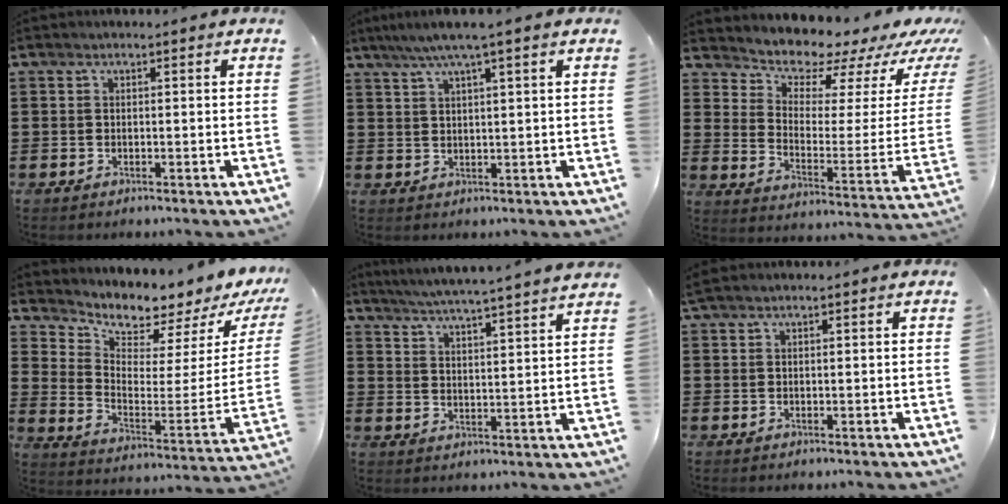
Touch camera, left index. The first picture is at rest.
{"total": 4.1, "force": [2.6, -0.2, 3.1], "torque": [-0.065, 0.002, 0.044]}
{"total": 7.0, "force": [6.6, 2.1, 0.4], "torque": [-0.029, -0.071, 0.111]}
{"total": 4.1, "force": [4.1, 0.3, 0.1], "torque": [-0.027, -0.062, 0.063]}
{"total": 4.6, "force": [4.3, -1.2, 1.2], "torque": [-0.040, -0.034, 0.070]}
{"total": 0.8, "force": [0.6, 0.0, 0.5], "torque": [-0.011, 0.000, 0.012]}